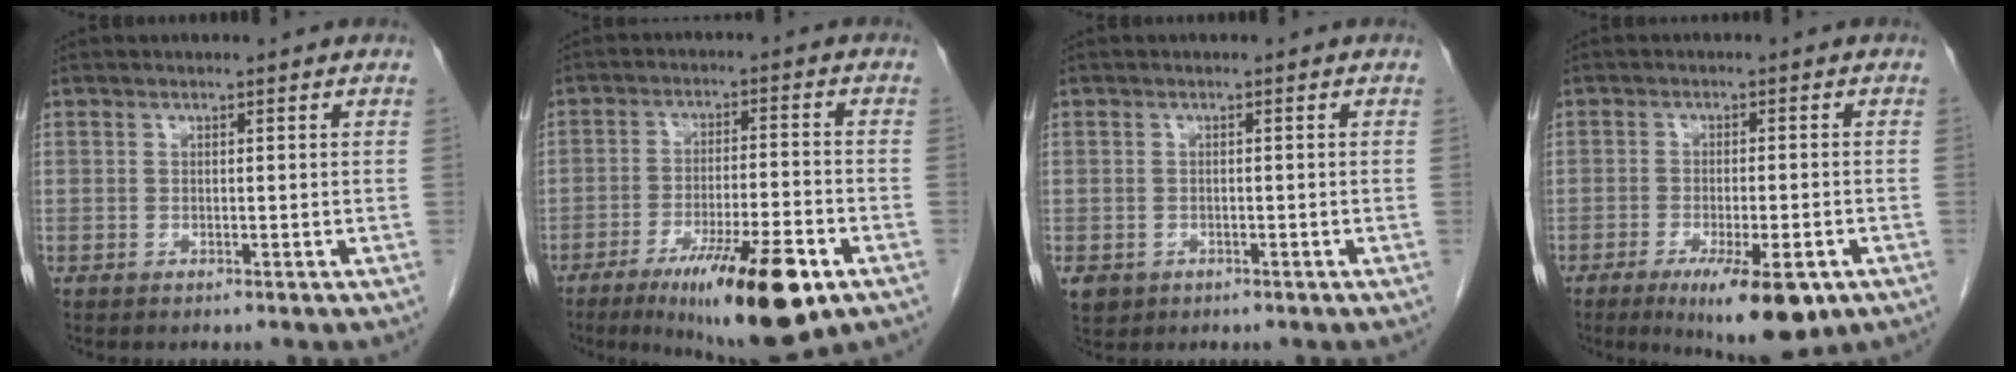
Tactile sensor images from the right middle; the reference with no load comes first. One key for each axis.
{"total": 15.4, "fx": -8.3, "fy": 1.9, "fz": 12.8, "tx": -0.178, "ty": -0.026, "tz": -0.126}
{"total": 3.4, "fx": -1.8, "fy": 2.8, "fz": 0.9, "tx": -0.015, "ty": 0.000, "tz": -0.024}
{"total": 10.2, "fx": -5.9, "fy": 2.3, "fz": 8.0, "tx": -0.116, "ty": -0.018, "tz": -0.083}